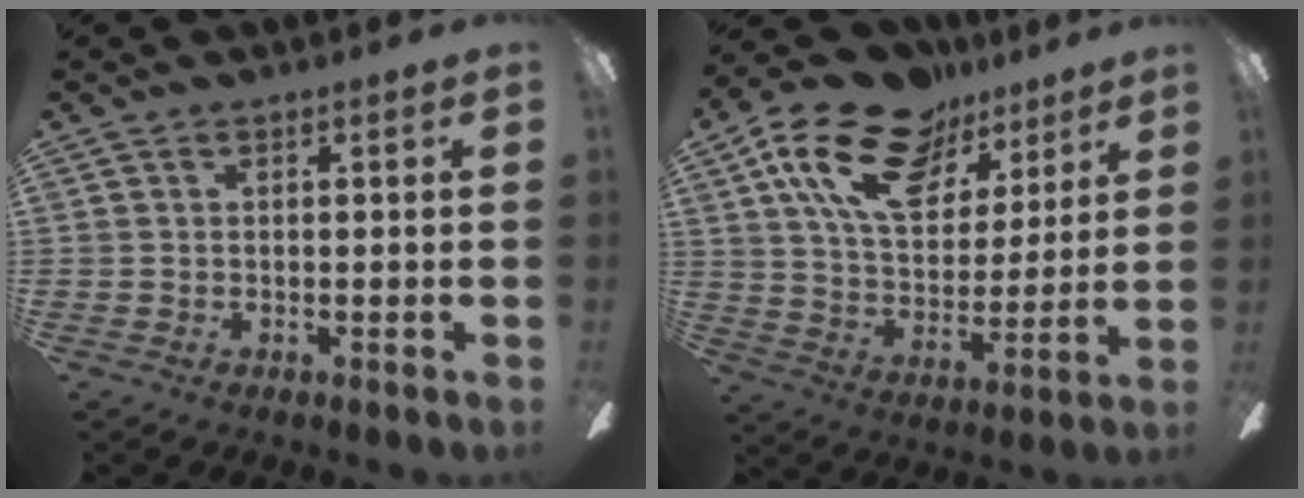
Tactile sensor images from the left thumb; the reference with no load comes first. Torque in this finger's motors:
{"motor_torque": [0.34, 0.41, 1.36, -1.40, 0.38]}